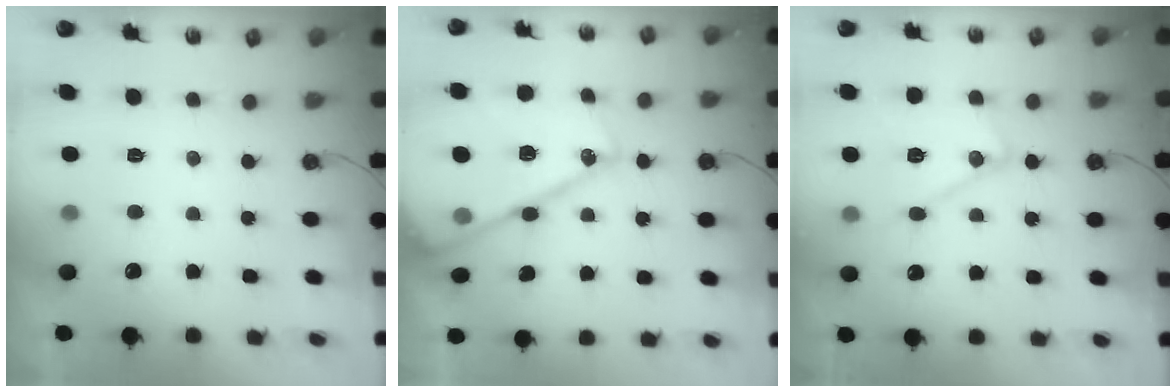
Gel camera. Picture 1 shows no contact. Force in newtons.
{"total": 24.0, "press": 23.9, "slide": 1.9}
{"total": 13.6, "press": 13.6, "slide": 1.0}